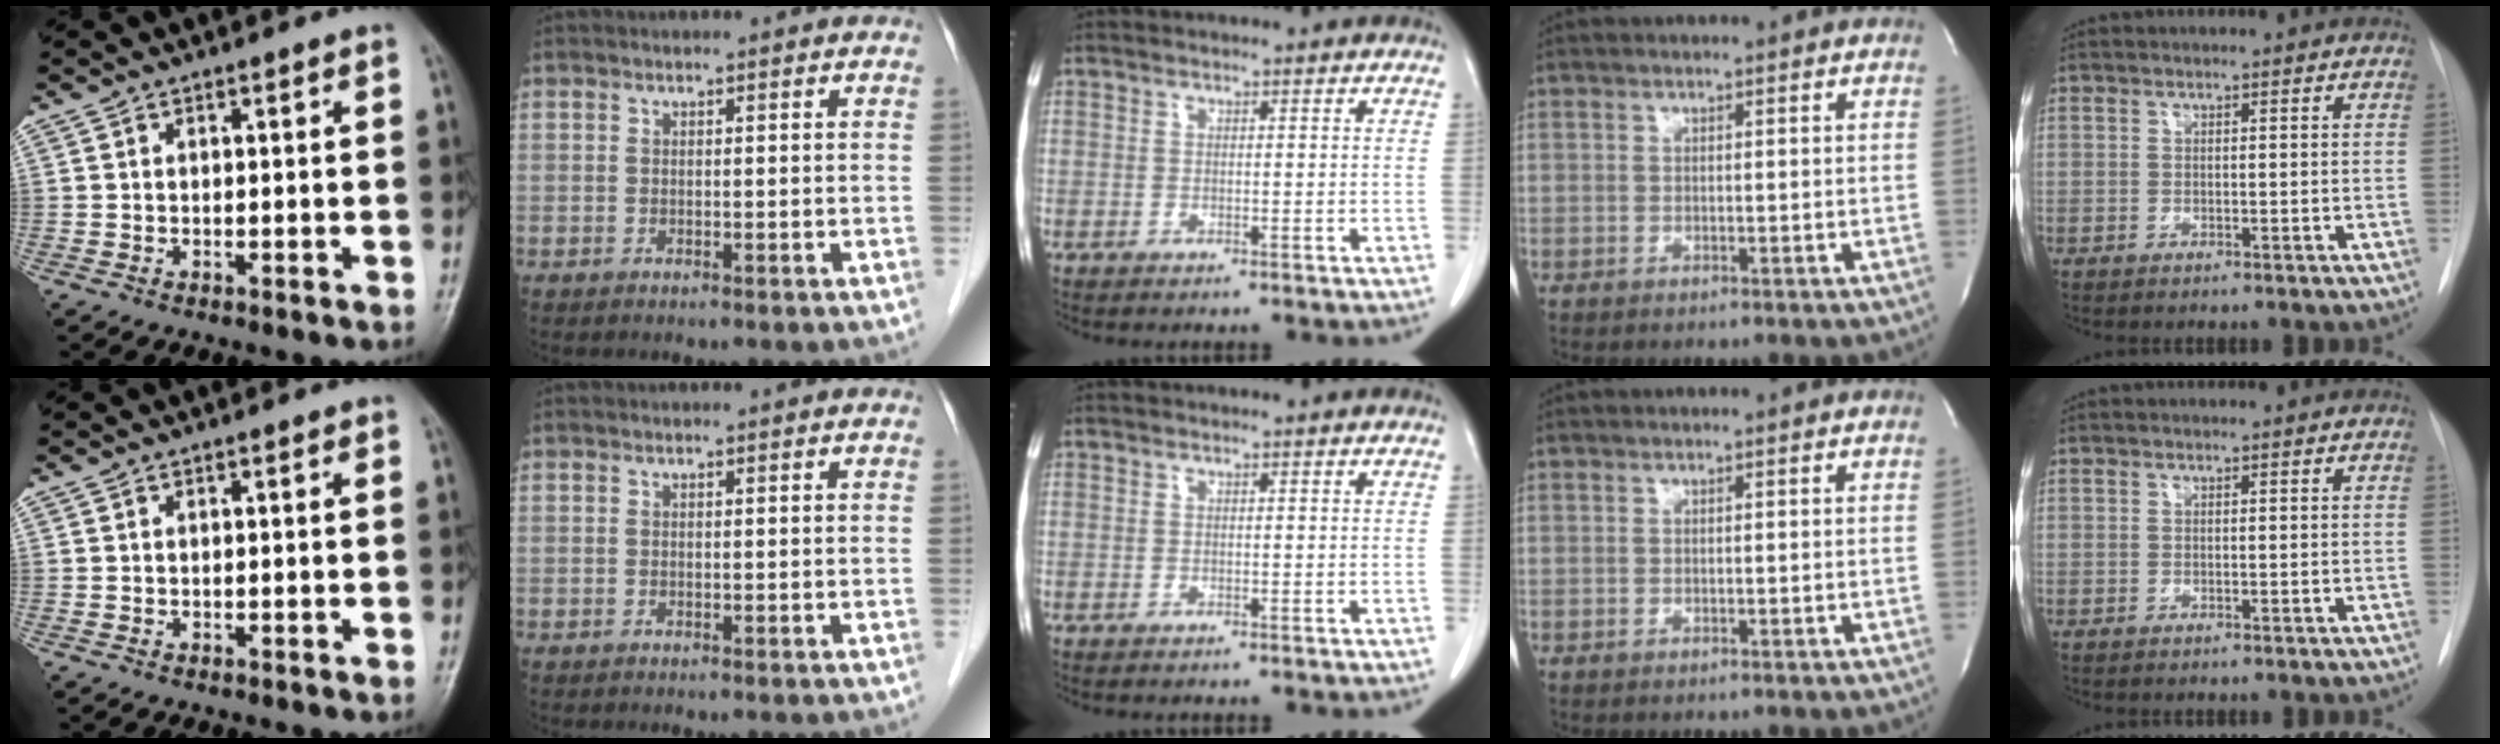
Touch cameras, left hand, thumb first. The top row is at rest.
{}